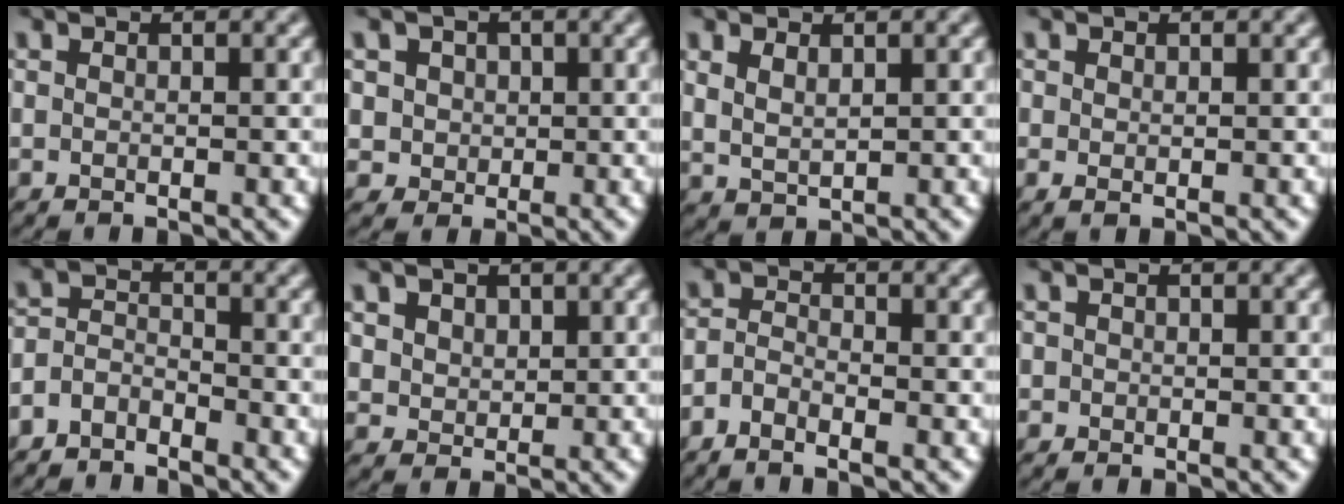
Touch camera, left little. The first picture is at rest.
{"total": 3.8, "force": [1.3, 3.3, 1.2], "torque": [-0.026, 0.010, 0.020]}
{"total": 1.8, "force": [1.0, 0.9, 1.2], "torque": [-0.033, -0.003, 0.027]}
{"total": 0.7, "force": [0.1, 0.4, 0.6], "torque": [-0.013, -0.001, 0.005]}
{"total": 2.7, "force": [-2.4, 1.0, 0.5], "torque": [-0.014, 0.004, -0.058]}
{"total": 3.0, "force": [1.6, 2.2, 1.3], "torque": [-0.050, -0.004, 0.041]}
{"total": 2.2, "force": [-1.4, 1.0, 1.5], "torque": [-0.030, 0.000, -0.033]}
{"total": 0.5, "force": [-0.1, 0.5, 0.0], "torque": [0.004, -0.002, -0.001]}